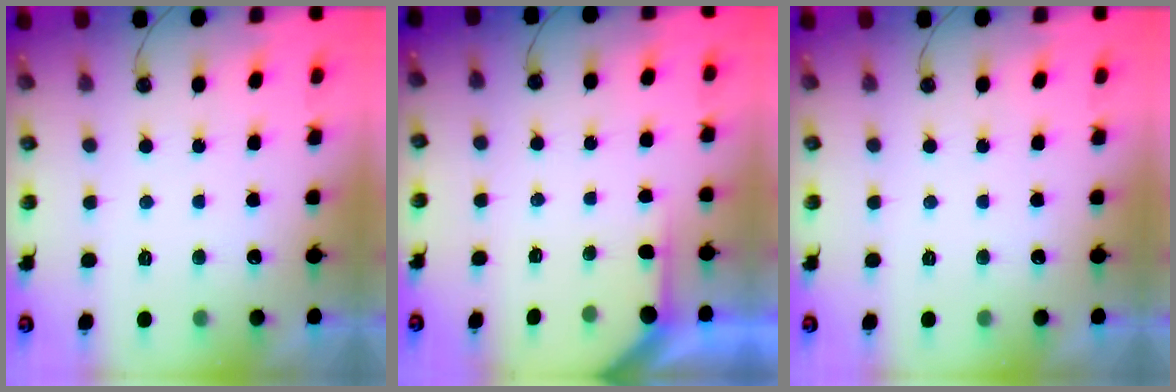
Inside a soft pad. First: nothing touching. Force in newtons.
{"total": 2.6, "press": 2.6, "slide": 0.3}
{"total": 0.0}